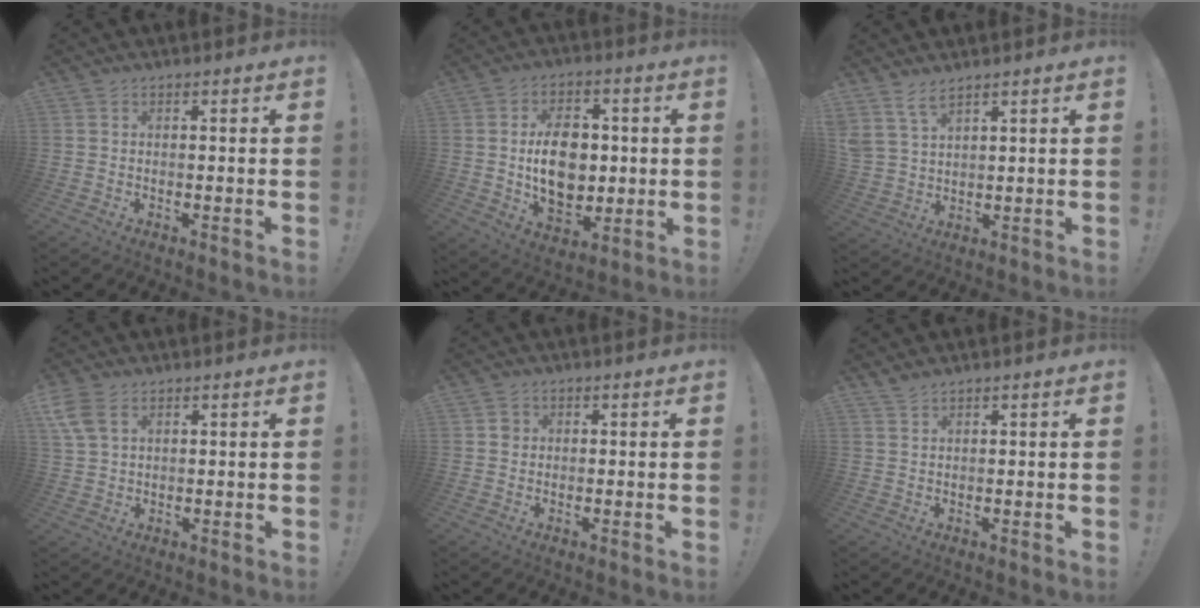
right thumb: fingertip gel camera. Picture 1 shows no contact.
{"total": 14.5, "force": [0.5, 10.5, 10.0], "torque": [-0.167, -0.002, 0.010]}
{"total": 5.5, "force": [4.5, 1.7, 2.6], "torque": [-0.061, -0.019, 0.087]}
{"total": 7.1, "force": [3.3, 4.4, 4.5], "torque": [-0.096, -0.007, 0.065]}
{"total": 1.7, "force": [0.2, 1.6, 0.4], "torque": [0.002, 0.000, 0.001]}
{"total": 1.6, "force": [1.5, 0.1, 0.7], "torque": [-0.022, -0.003, 0.029]}